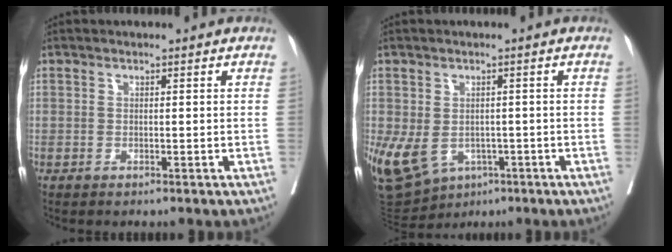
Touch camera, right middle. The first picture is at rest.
{"total": 12.8, "force": [-4.8, 9.6, 6.8], "torque": [-0.161, -0.002, -0.062]}